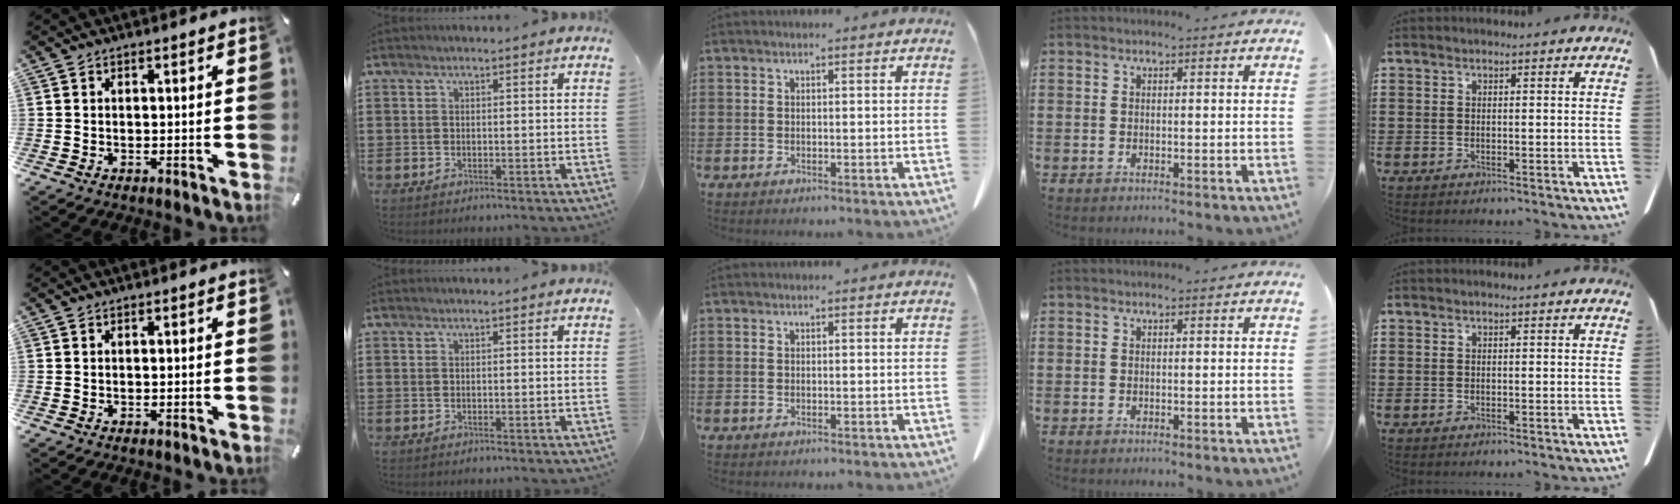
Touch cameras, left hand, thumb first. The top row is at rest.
{}